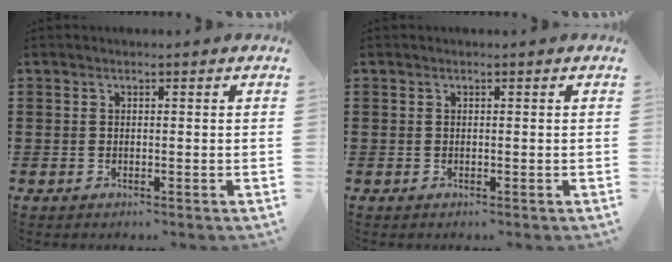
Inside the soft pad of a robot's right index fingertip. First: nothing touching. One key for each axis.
{"total": 0.0}